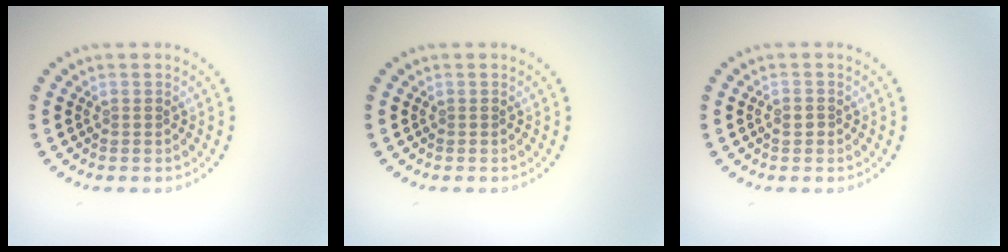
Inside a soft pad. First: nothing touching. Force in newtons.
{"total": 0.0}
{"total": 0.5, "press": 0.5, "slide": 0.1}